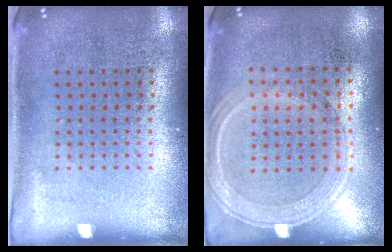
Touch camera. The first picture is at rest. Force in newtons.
{"total": 0.7, "press": 0.7, "slide": 0.2}